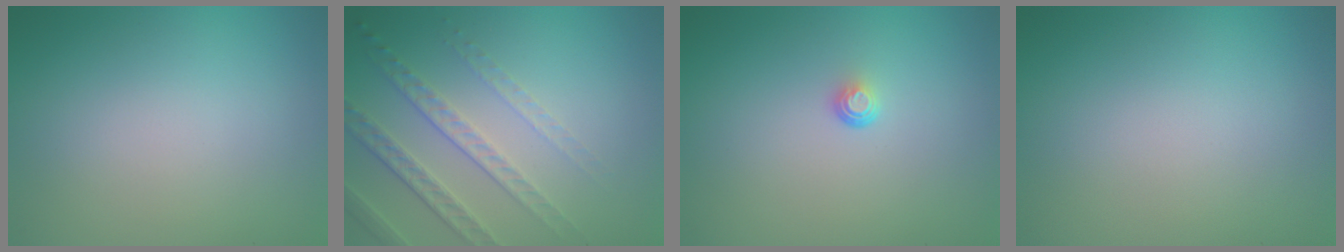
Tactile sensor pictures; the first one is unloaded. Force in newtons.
{"total": 4.6, "press": 3.1, "slide": 3.3}
{"total": 0.9, "press": 0.5, "slide": 0.7}
{"total": 0.0}